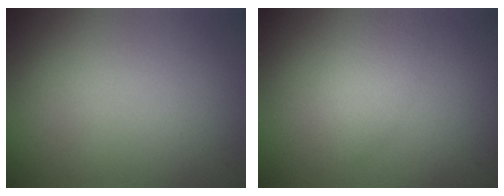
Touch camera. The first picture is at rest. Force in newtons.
{"total": 2.8, "press": 2.8, "slide": 0.1}